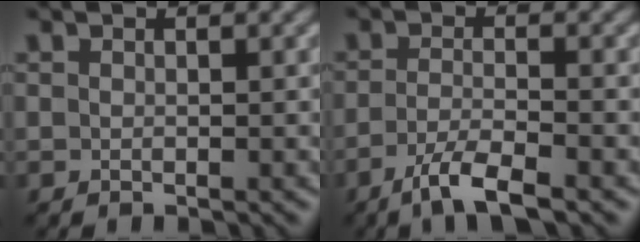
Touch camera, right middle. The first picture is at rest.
{"total": 4.0, "force": [-2.7, 0.7, 2.9], "torque": [-0.057, -0.004, -0.057]}